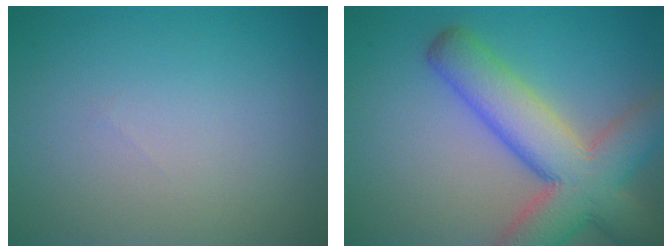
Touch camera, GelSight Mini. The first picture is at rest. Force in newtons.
{"total": 9.5, "press": 9.5, "slide": 0.6}